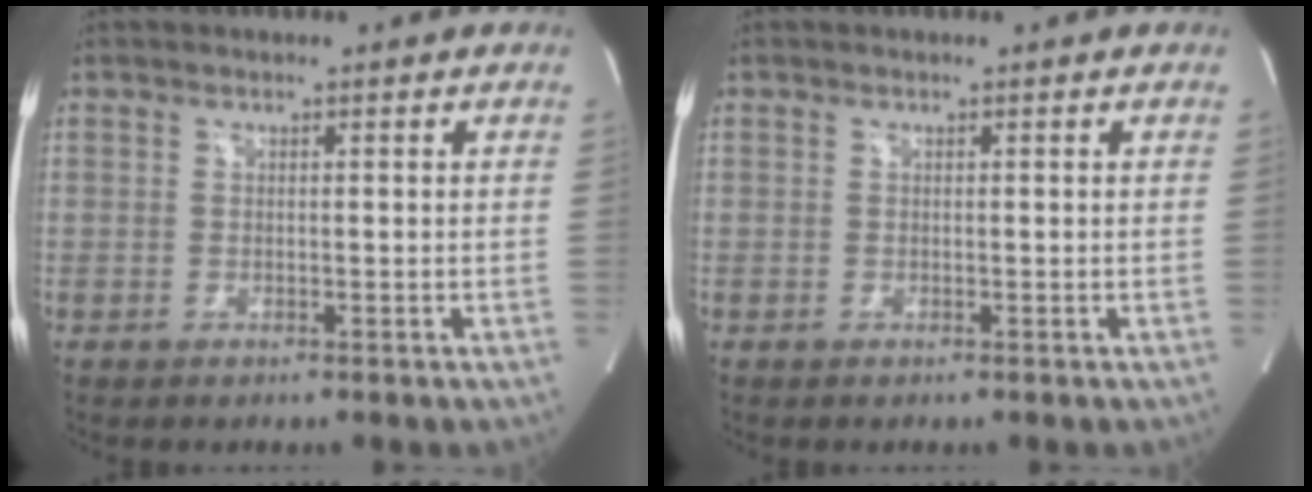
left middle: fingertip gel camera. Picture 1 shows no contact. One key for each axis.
{"total": 0.0}